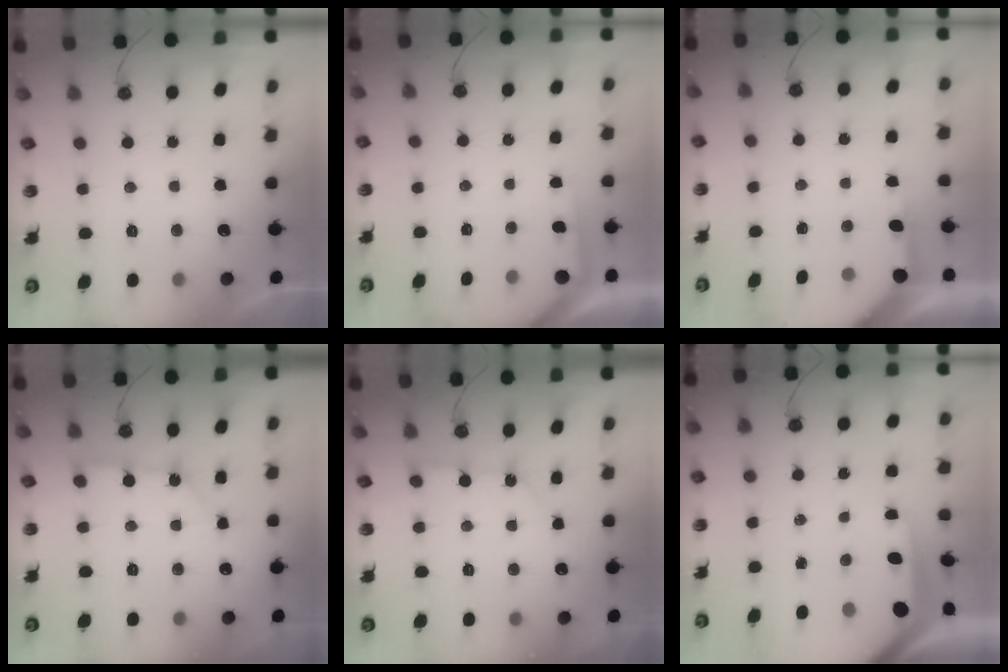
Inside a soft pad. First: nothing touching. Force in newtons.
{"total": 2.5, "press": 2.4, "slide": 0.4}
{"total": 3.8, "press": 3.8, "slide": 0.4}
{"total": 3.5, "press": 3.5, "slide": 0.3}
{"total": 6.0, "press": 5.9, "slide": 0.8}
{"total": 8.0, "press": 8.0, "slide": 0.7}